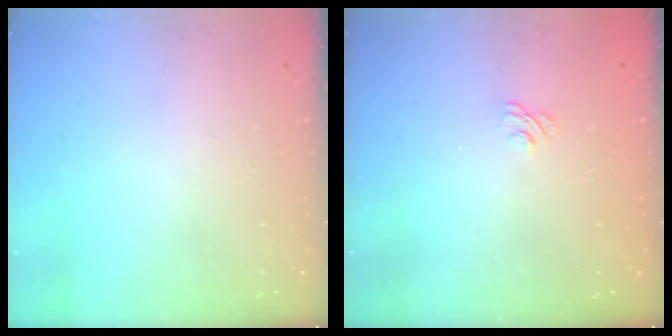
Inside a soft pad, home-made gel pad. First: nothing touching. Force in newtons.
{"total": 1.6, "press": 1.0, "slide": 1.2}